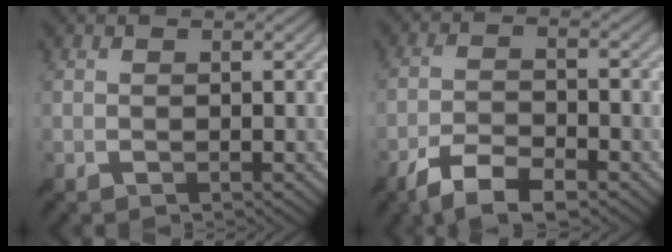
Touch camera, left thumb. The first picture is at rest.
{"total": 6.8, "force": [-4.9, 2.0, 4.3], "torque": [-0.086, -0.004, -0.093]}